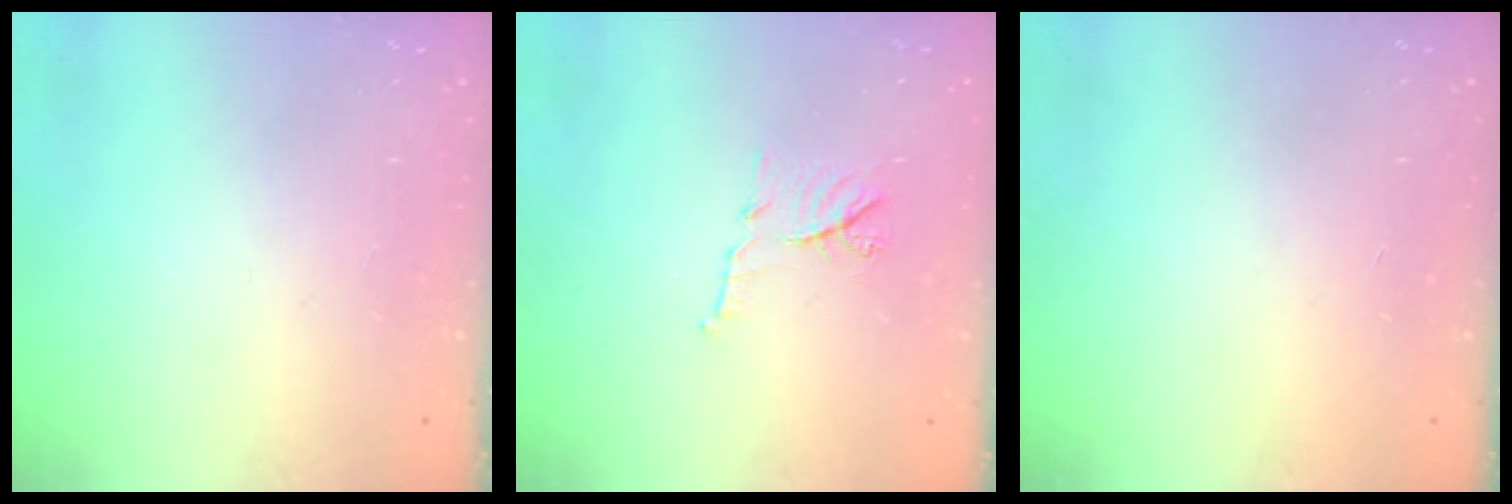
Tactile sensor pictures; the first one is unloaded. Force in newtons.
{"total": 7.5, "press": 7.5, "slide": 0.7}
{"total": 1.6, "press": 1.6, "slide": 0.1}